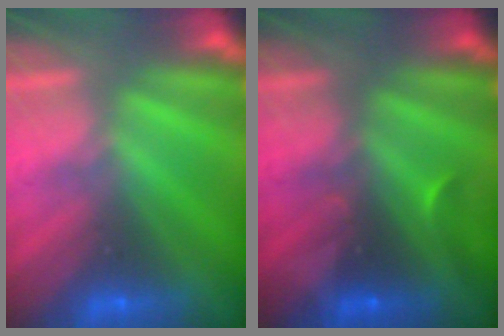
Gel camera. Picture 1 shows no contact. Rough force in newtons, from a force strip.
{"total": 3.5}